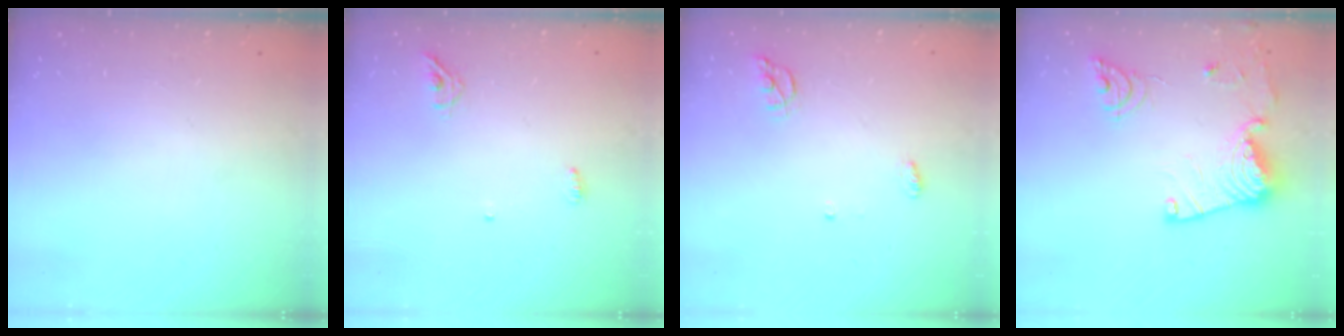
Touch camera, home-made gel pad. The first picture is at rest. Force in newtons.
{"total": 4.9, "press": 4.8, "slide": 1.0}
{"total": 5.2, "press": 5.2, "slide": 0.2}
{"total": 18.4, "press": 18.3, "slide": 1.9}